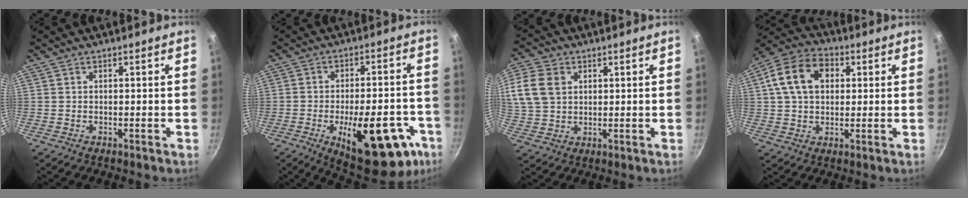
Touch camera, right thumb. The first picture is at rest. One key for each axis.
{"total": 22.7, "fx": -9.2, "fy": 9.7, "fz": 18.3, "tx": -0.209, "ty": 0.024, "tz": -0.115}
{"total": 9.8, "fx": 2.9, "fy": 7.3, "fz": 5.8, "tx": -0.105, "ty": -0.001, "tz": 0.057}
{"total": 12.8, "fx": 3.1, "fy": 9.2, "fz": 8.4, "tx": -0.128, "ty": 0.018, "tz": 0.036}